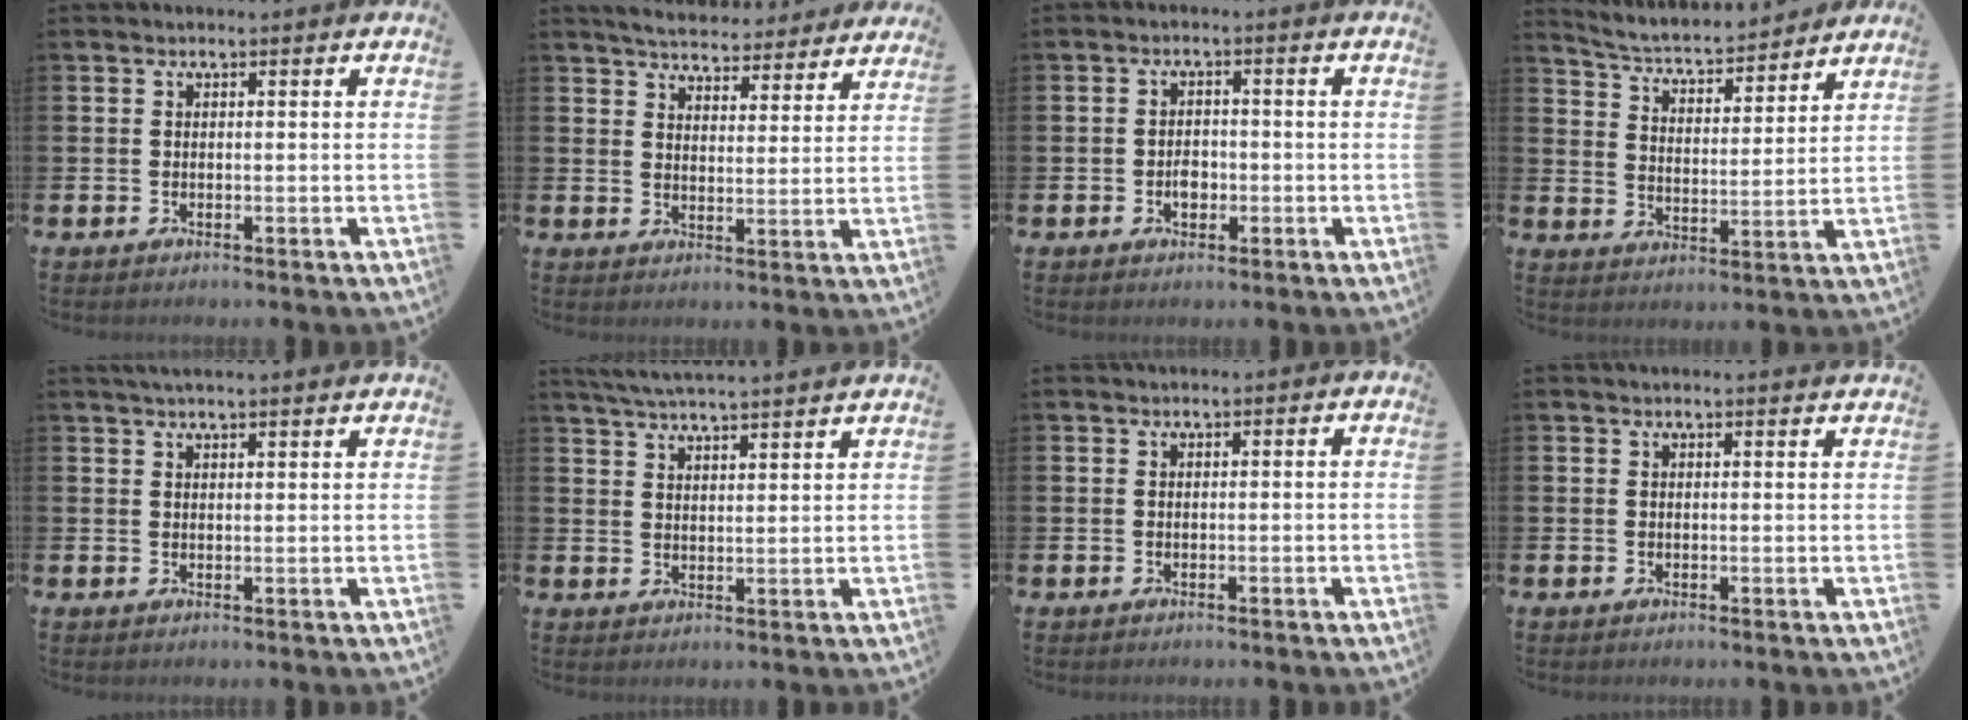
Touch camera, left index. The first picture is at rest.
{"total": 5.1, "force": [5.0, 0.8, 0.4], "torque": [-0.023, -0.036, 0.088]}
{"total": 2.3, "force": [-0.6, 1.7, 1.5], "torque": [-0.018, 0.000, -0.015]}
{"total": 5.3, "force": [5.1, 0.7, 1.1], "torque": [-0.050, -0.043, 0.084]}
{"total": 2.3, "force": [2.2, 0.0, 0.9], "torque": [-0.015, -0.003, 0.038]}
{"total": 4.7, "force": [4.6, -0.4, 0.9], "torque": [-0.033, -0.021, 0.084]}
{"total": 0.0}
{"total": 0.7, "force": [0.7, -0.1, 0.2], "torque": [0.010, -0.007, 0.011]}